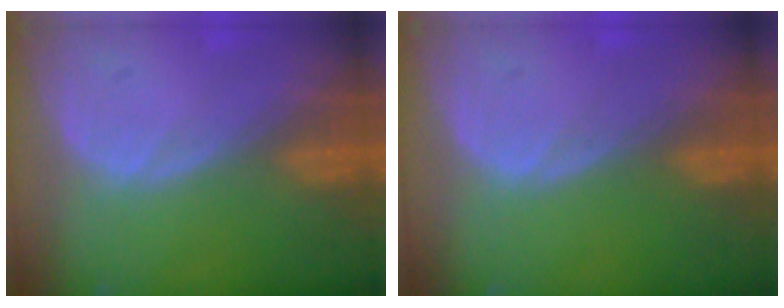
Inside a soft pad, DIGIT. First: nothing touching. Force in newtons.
{"total": 0.0}